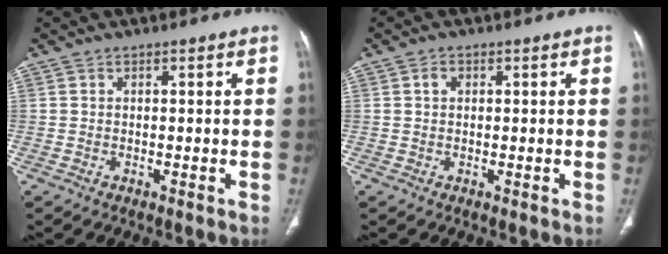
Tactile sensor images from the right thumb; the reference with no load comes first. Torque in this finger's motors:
{"motor_torque": [-0.26, -0.12, 0.18, 0.04, -0.02]}